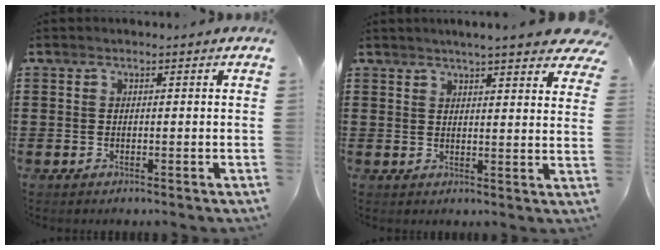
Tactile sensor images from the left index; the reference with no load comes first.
{"total": 4.8, "force": [4.4, -0.2, 2.0], "torque": [-0.046, -0.014, 0.078]}